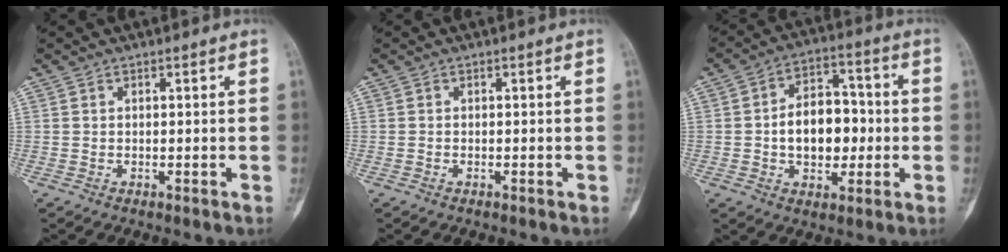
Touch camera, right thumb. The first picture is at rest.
{"total": 0.0}
{"total": 12.3, "force": [-1.0, 8.2, 9.0], "torque": [-0.099, 0.028, -0.019]}